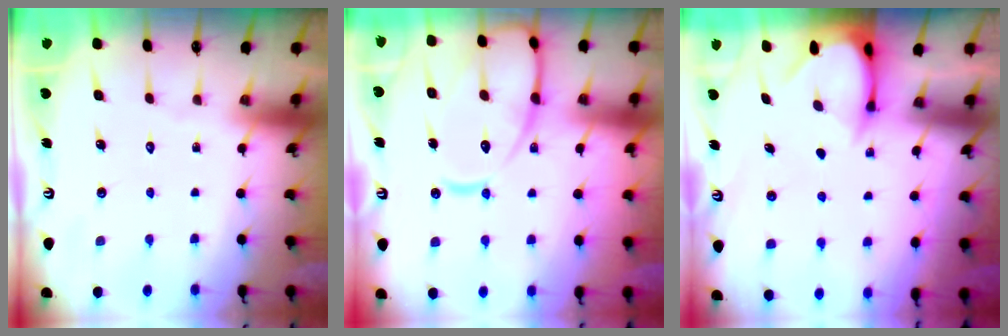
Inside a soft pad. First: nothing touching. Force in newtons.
{"total": 16.0, "press": 15.9, "slide": 1.5}
{"total": 3.4, "press": 3.3, "slide": 0.3}